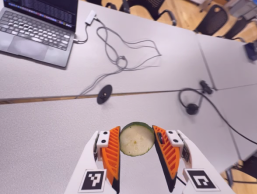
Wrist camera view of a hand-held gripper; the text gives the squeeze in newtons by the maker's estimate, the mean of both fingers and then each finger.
{"total": 9.7, "left": 11.0, "right": 8.5}